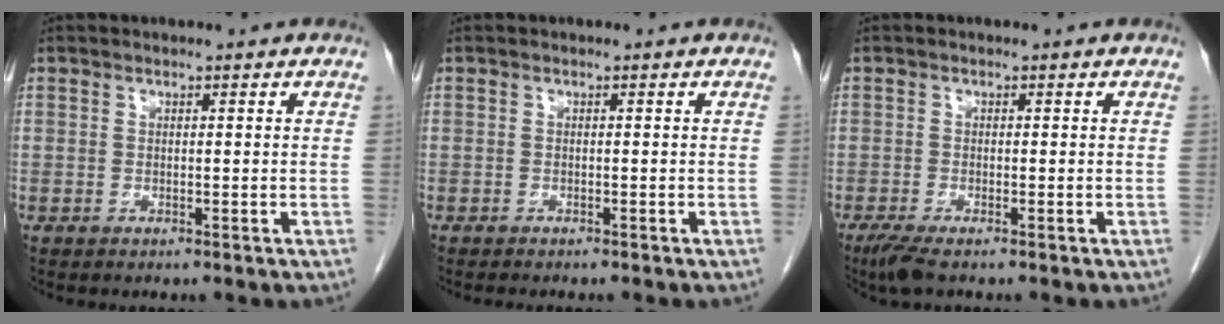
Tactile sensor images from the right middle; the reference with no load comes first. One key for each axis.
{"total": 2.9, "fx": -2.5, "fy": 0.4, "fz": 1.3, "tx": -0.020, "ty": -0.005, "tz": -0.027}
{"total": 2.7, "fx": -2.0, "fy": 0.3, "fz": 1.9, "tx": -0.042, "ty": -0.009, "tz": -0.041}